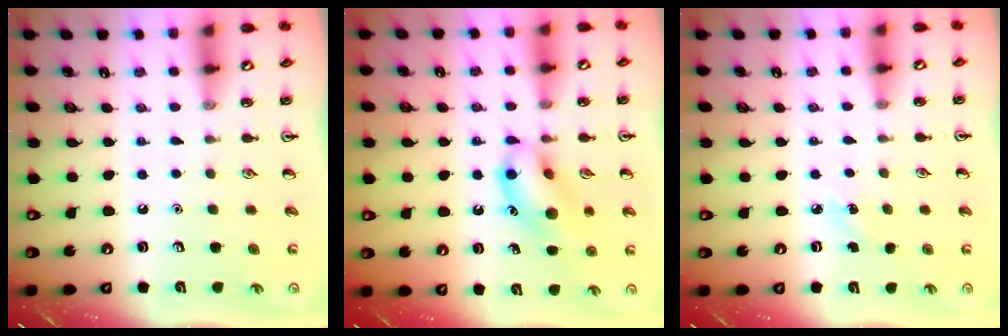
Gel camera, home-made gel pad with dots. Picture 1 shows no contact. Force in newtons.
{"total": 13.5, "press": 13.2, "slide": 2.4}
{"total": 2.8, "press": 2.6, "slide": 1.0}